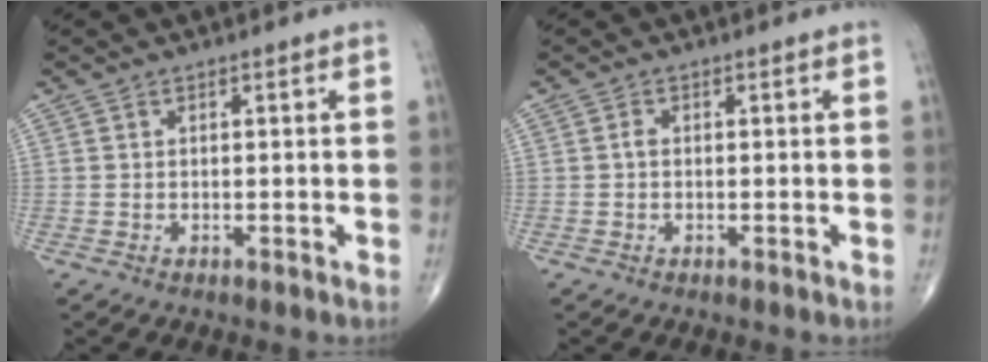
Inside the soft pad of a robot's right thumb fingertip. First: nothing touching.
{"total": 0.8, "force": [-0.1, 0.6, 0.6], "torque": [-0.009, 0.001, -0.006]}